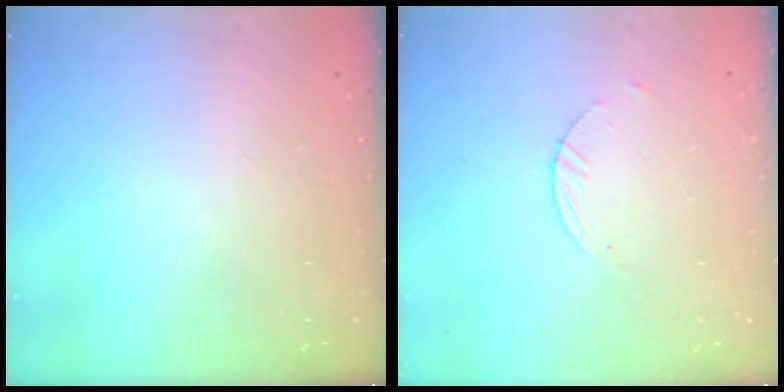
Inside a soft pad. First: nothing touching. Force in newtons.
{"total": 1.8, "press": 1.8, "slide": 0.1}